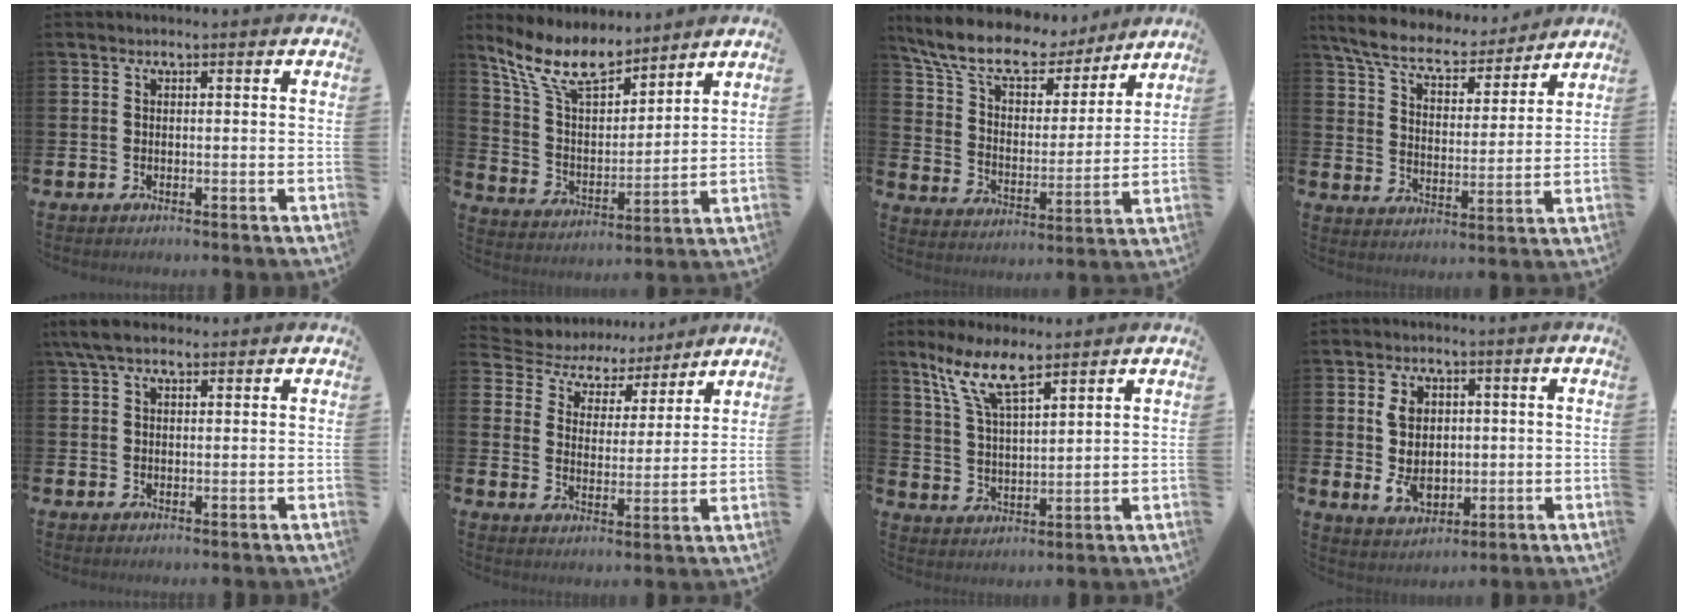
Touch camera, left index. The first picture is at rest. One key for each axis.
{"total": 9.3, "fx": 7.9, "fy": 3.1, "fz": 4.0, "tx": -0.114, "ty": -0.040, "tz": 0.143}
{"total": 11.1, "fx": 9.6, "fy": 4.1, "fz": 4.0, "tx": -0.115, "ty": -0.057, "tz": 0.169}
{"total": 7.4, "fx": 6.8, "fy": 1.8, "fz": 2.2, "tx": -0.070, "ty": -0.052, "tz": 0.116}
{"total": 4.6, "fx": 3.4, "fy": 1.8, "fz": 2.5, "tx": -0.052, "ty": -0.001, "tz": 0.062}
{"total": 5.1, "fx": 4.3, "fy": 2.7, "fz": -0.1, "tx": -0.026, "ty": -0.038, "tz": 0.069}
{"total": 8.9, "fx": 7.0, "fy": 2.3, "fz": 5.0, "tx": -0.113, "ty": -0.018, "tz": 0.126}
{"total": 5.9, "fx": 1.0, "fy": 4.6, "fz": 3.7, "tx": -0.074, "ty": 0.008, "tz": 0.012}